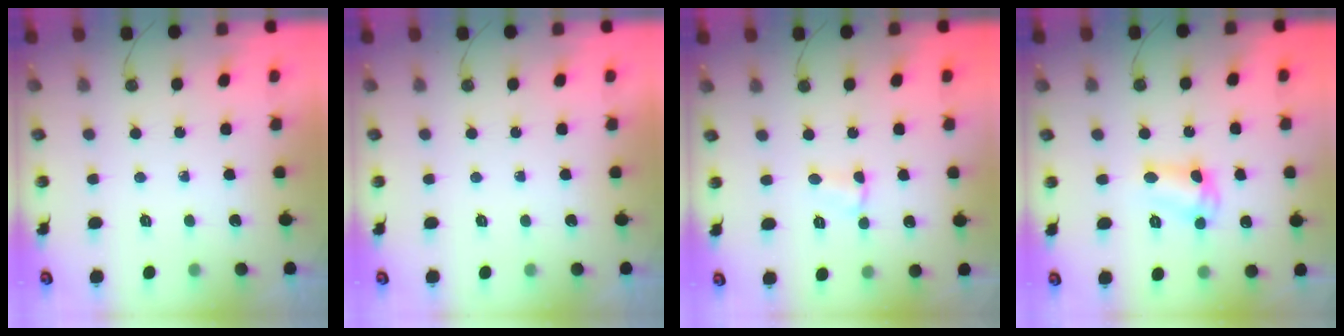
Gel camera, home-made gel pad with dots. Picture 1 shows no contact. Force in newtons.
{"total": 0.0}
{"total": 1.9, "press": 1.9, "slide": 0.3}
{"total": 8.8, "press": 8.7, "slide": 0.7}